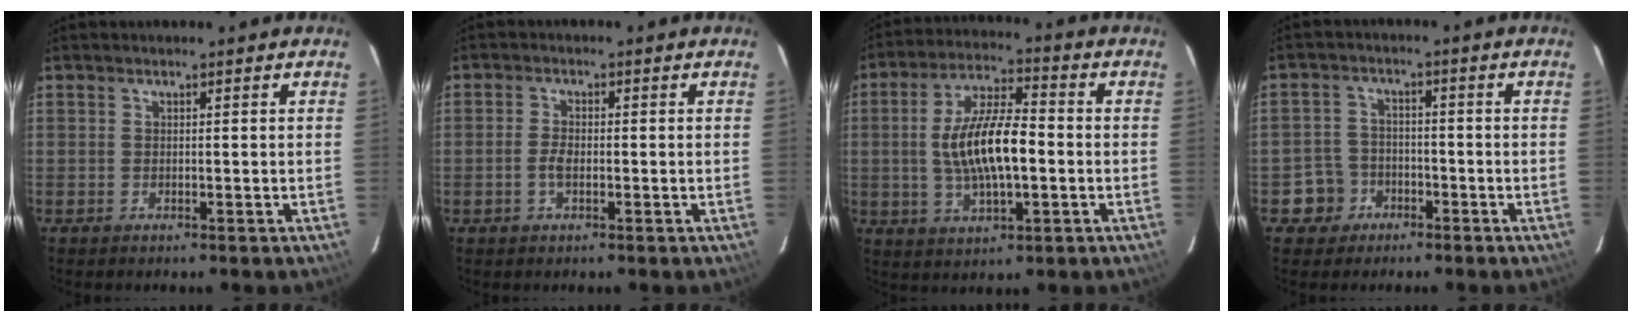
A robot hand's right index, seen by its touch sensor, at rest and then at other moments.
{"total": 2.7, "force": [-0.8, 1.5, 2.1], "torque": [-0.047, 0.002, -0.016]}
{"total": 13.3, "force": [-1.0, 4.7, 12.4], "torque": [-0.238, 0.006, -0.014]}
{"total": 5.4, "force": [-2.8, 4.6, 0.3], "torque": [-0.018, 0.021, -0.046]}